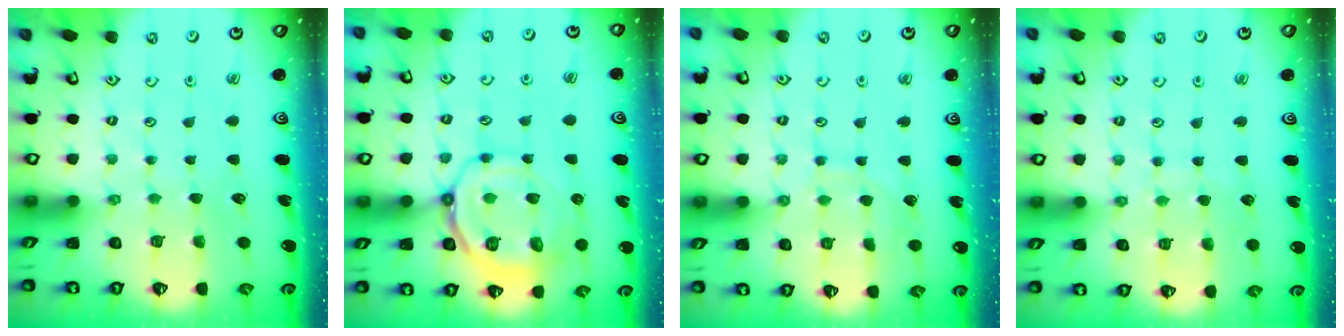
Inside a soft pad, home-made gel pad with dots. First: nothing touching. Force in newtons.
{"total": 11.7, "press": 11.6, "slide": 1.5}
{"total": 6.1, "press": 6.1, "slide": 0.6}
{"total": 5.9, "press": 5.9, "slide": 0.6}